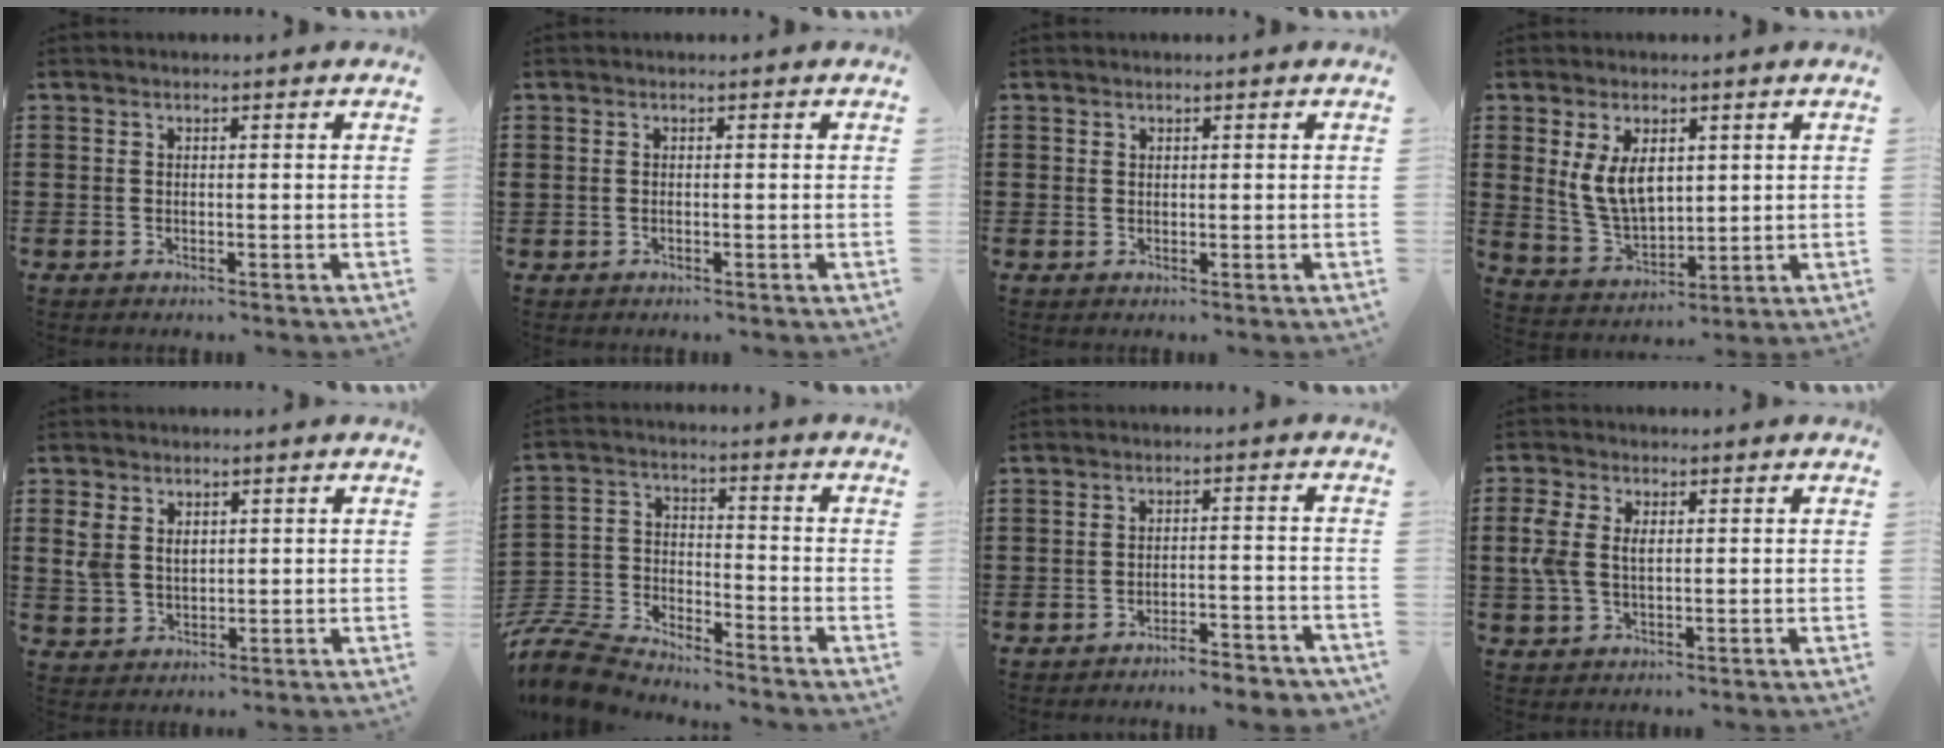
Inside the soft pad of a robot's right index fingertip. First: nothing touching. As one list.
[{"total": 0.0}, {"total": 0.6, "force": [0.4, 0.4, 0.1], "torque": [-0.004, 0.001, 0.009]}, {"total": 7.3, "force": [2.2, 4.2, 5.5], "torque": [-0.131, 0.006, 0.038]}, {"total": 3.5, "force": [1.3, 2.5, 2.0], "torque": [-0.046, 0.011, 0.023]}, {"total": 8.3, "force": [-8.1, 1.5, 1.4], "torque": [-0.058, 0.001, -0.171]}, {"total": 3.4, "force": [-3.3, 0.1, 0.7], "torque": [-0.016, 0.001, -0.070]}, {"total": 4.1, "force": [0.6, 2.4, 3.3], "torque": [-0.083, 0.005, 0.005]}]